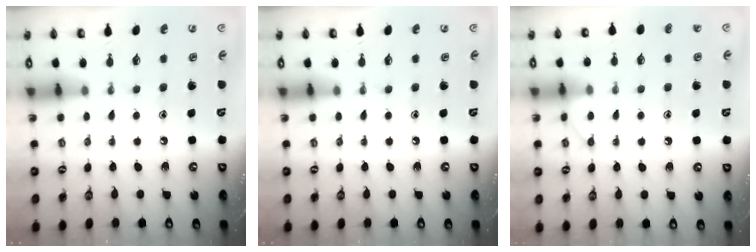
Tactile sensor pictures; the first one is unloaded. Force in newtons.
{"total": 0.0}
{"total": 6.5, "press": 6.4, "slide": 0.6}